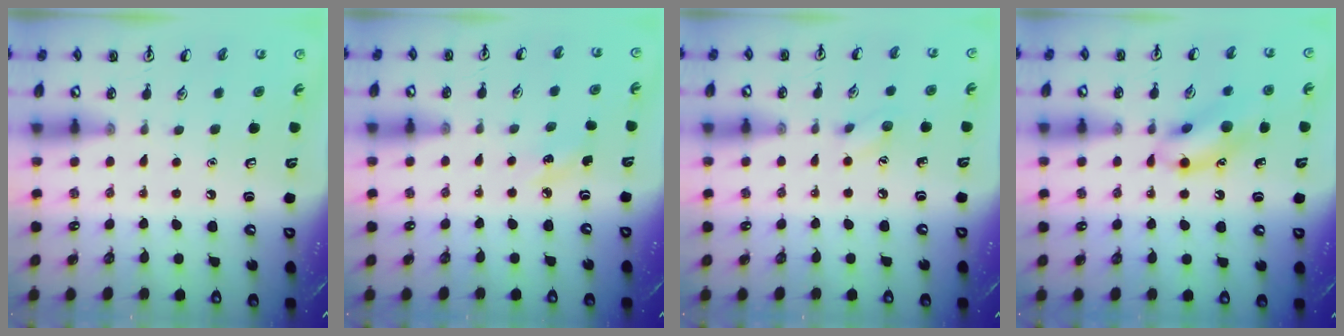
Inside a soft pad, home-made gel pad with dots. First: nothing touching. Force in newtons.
{"total": 4.5, "press": 4.3, "slide": 1.6}
{"total": 5.4, "press": 5.3, "slide": 1.3}
{"total": 12.7, "press": 12.6, "slide": 1.7}